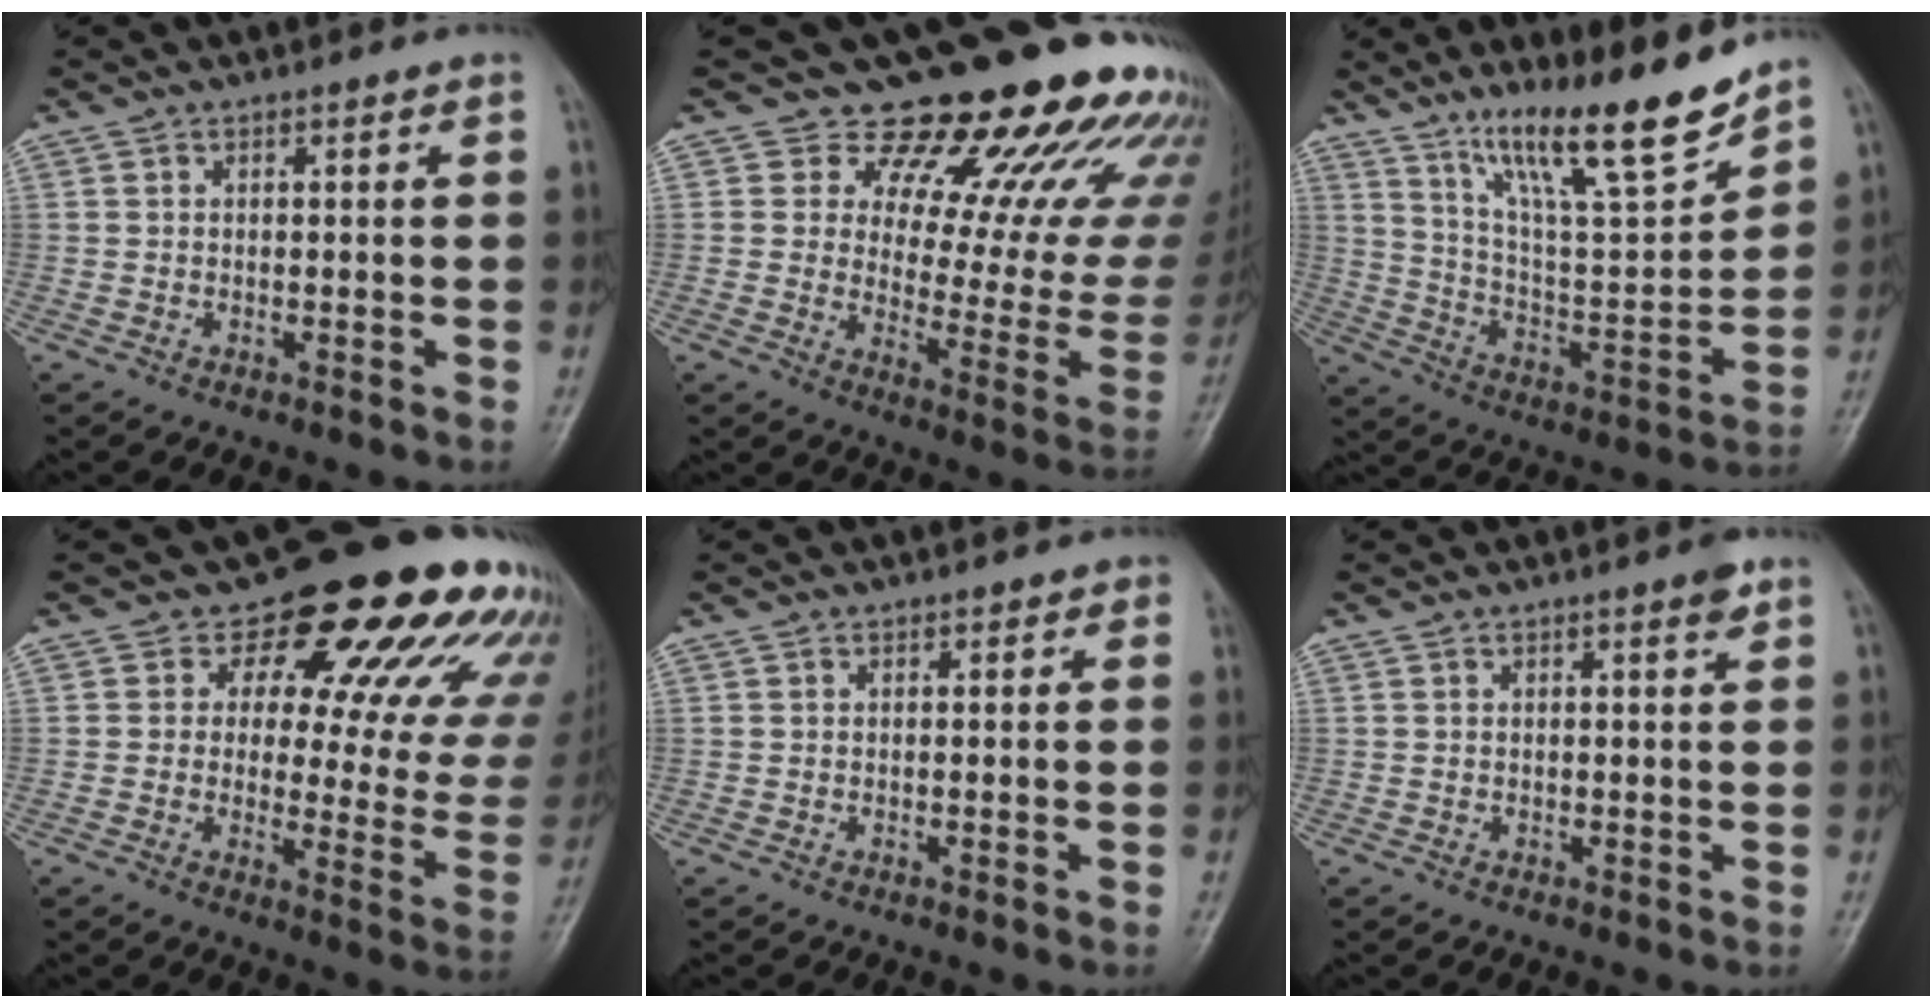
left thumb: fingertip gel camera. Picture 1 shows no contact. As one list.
[{"total": 24.0, "force": [18.4, 9.9, 11.9], "torque": [-0.101, -0.114, 0.230]}, {"total": 17.9, "force": [13.5, 2.7, 11.5], "torque": [-0.157, -0.085, 0.238]}, {"total": 21.3, "force": [13.2, 9.8, 13.4], "torque": [-0.116, -0.060, 0.149]}, {"total": 1.2, "force": [0.6, 0.9, 0.6], "torque": [0.016, 0.000, 0.002]}, {"total": 1.8, "force": [1.1, 0.3, 1.4], "torque": [-0.013, -0.005, 0.014]}]